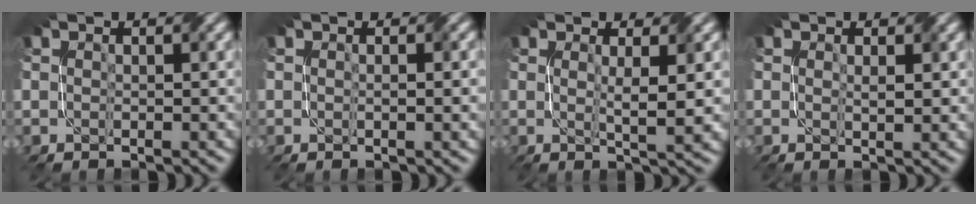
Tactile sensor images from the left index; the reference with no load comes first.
{"total": 1.7, "force": [0.1, 0.2, 1.7], "torque": [-0.023, 0.003, 0.000]}
{"total": 3.1, "force": [0.6, 0.4, 3.1], "torque": [-0.049, -0.005, 0.010]}
{"total": 1.0, "force": [0.4, 0.1, 1.0], "torque": [-0.018, -0.003, 0.008]}